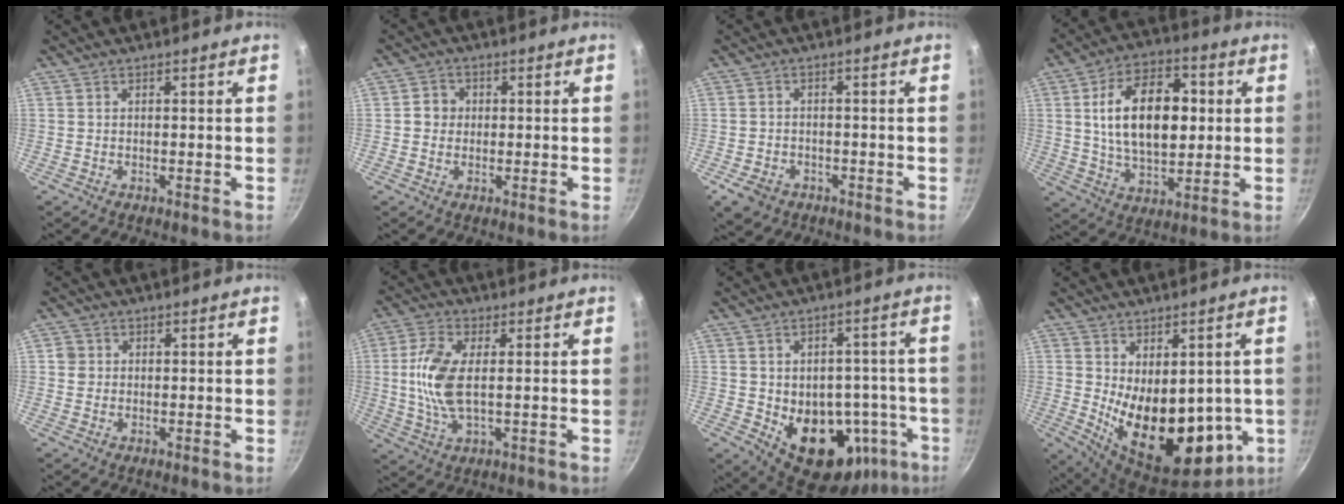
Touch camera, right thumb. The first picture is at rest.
{"total": 3.3, "force": [0.1, 3.1, 1.2], "torque": [-0.002, 0.007, -0.002]}
{"total": 4.7, "force": [-2.5, 3.5, 1.9], "torque": [-0.034, 0.009, -0.036]}
{"total": 18.3, "force": [2.8, 10.7, 14.6], "torque": [-0.212, 0.003, 0.048]}
{"total": 2.2, "force": [0.4, 2.1, 0.5], "torque": [0.002, 0.002, 0.005]}
{"total": 10.3, "force": [0.7, 4.7, 9.2], "torque": [-0.206, -0.003, 0.016]}
{"total": 19.2, "force": [-6.9, 11.9, 13.4], "torque": [-0.160, 0.021, -0.074]}
{"total": 20.3, "force": [-2.7, 11.2, 16.7], "torque": [-0.229, -0.028, -0.004]}